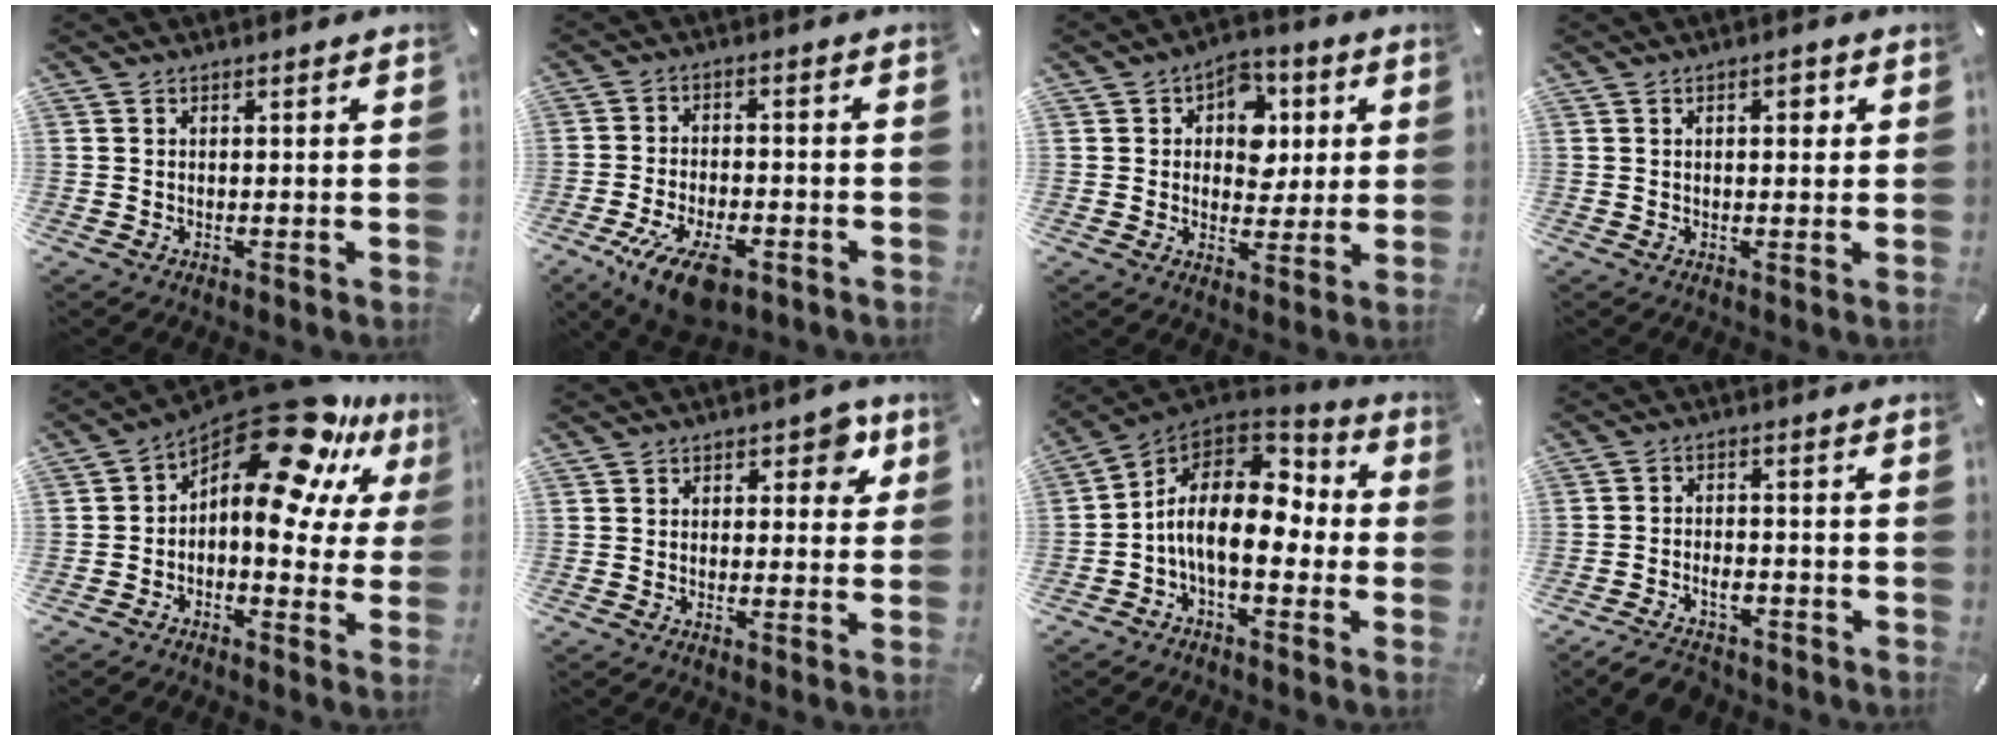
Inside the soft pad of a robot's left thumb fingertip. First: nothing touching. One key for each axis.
{"total": 11.0, "fx": -5.8, "fy": 5.3, "fz": 7.7, "tx": -0.149, "ty": 0.023, "tz": -0.101}
{"total": 8.7, "fx": 1.8, "fy": 7.4, "fz": 4.3, "tx": -0.047, "ty": -0.009, "tz": 0.027}
{"total": 2.5, "fx": 0.6, "fy": 1.4, "fz": 2.0, "tx": -0.026, "ty": 0.003, "tz": 0.004}
{"total": 20.3, "fx": 12.7, "fy": 8.6, "fz": 13.3, "tx": -0.187, "ty": -0.099, "tz": 0.212}
{"total": 5.7, "fx": 2.5, "fy": 3.6, "fz": 3.6, "tx": -0.023, "ty": -0.006, "tz": 0.034}
{"total": 15.2, "fx": -1.2, "fy": 8.5, "fz": 12.6, "tx": -0.230, "ty": 0.000, "tz": -0.020}
{"total": 5.6, "fx": -3.8, "fy": 3.2, "fz": 2.5, "tx": -0.043, "ty": 0.019, "tz": -0.071}